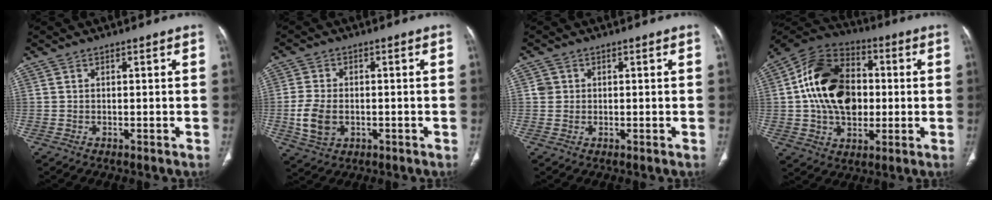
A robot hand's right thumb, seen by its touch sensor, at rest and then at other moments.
{"total": 7.5, "force": [-1.4, 5.2, 5.3], "torque": [-0.107, 0.000, -0.022]}
{"total": 1.9, "force": [0.4, 1.8, 0.5], "torque": [0.001, 0.001, 0.007]}
{"total": 20.2, "force": [1.0, 14.1, 14.4], "torque": [-0.222, 0.022, 0.016]}